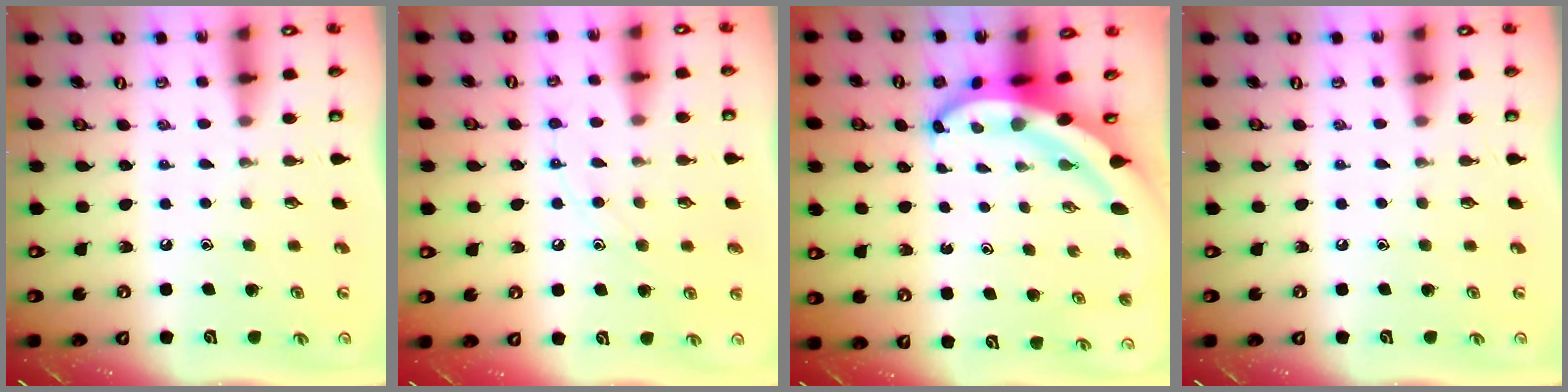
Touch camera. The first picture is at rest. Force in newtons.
{"total": 7.8, "press": 7.8, "slide": 0.7}
{"total": 7.8, "press": 7.8, "slide": 0.5}
{"total": 0.0}